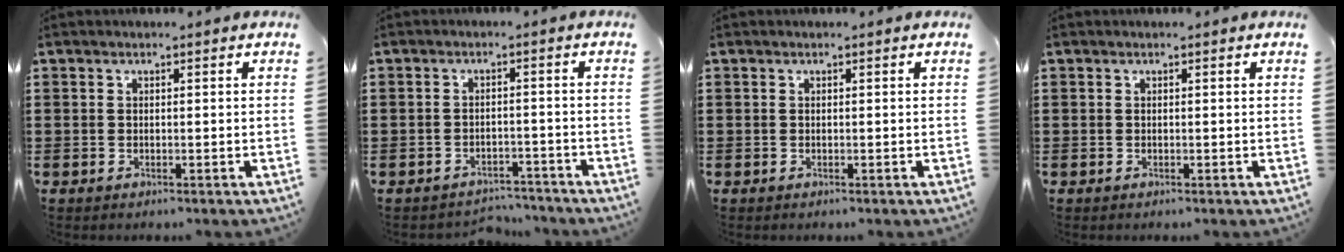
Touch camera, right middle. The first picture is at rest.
{"total": 2.8, "force": [-2.7, 0.4, -0.3], "torque": [-0.004, -0.001, -0.060]}
{"total": 0.0}
{"total": 0.0}